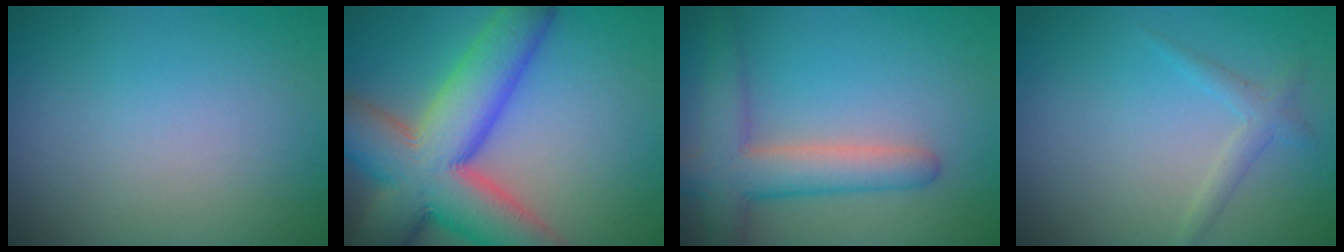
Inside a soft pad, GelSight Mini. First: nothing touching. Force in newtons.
{"total": 11.6, "press": 11.6, "slide": 0.8}
{"total": 4.9, "press": 4.9, "slide": 0.3}
{"total": 1.5, "press": 1.5, "slide": 0.1}